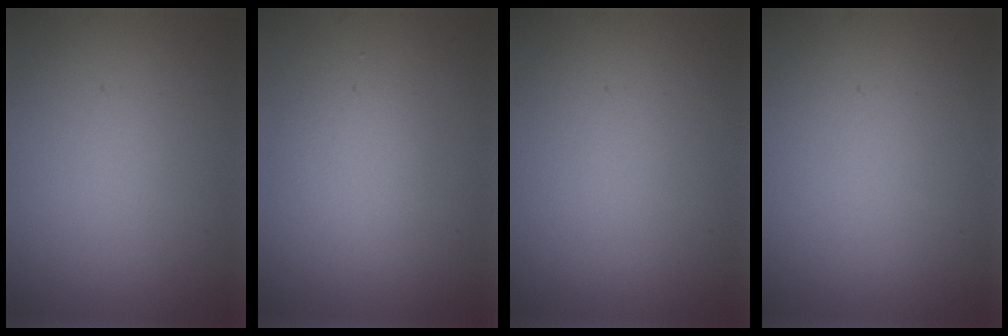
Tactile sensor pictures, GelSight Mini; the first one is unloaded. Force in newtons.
{"total": 1.8, "press": 1.8, "slide": 0.0}
{"total": 0.0}
{"total": 0.0}